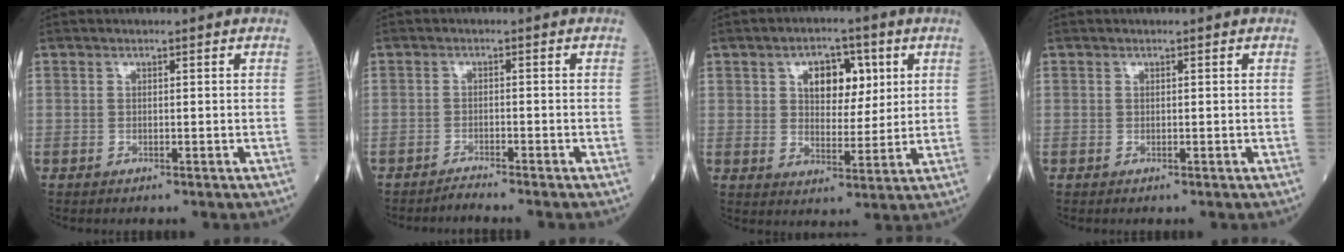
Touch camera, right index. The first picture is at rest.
{"total": 1.7, "force": [-1.6, -0.6, 0.0], "torque": [-0.003, -0.006, -0.029]}
{"total": 7.5, "force": [2.8, 4.2, 5.6], "torque": [-0.084, 0.013, 0.049]}
{"total": 0.0}